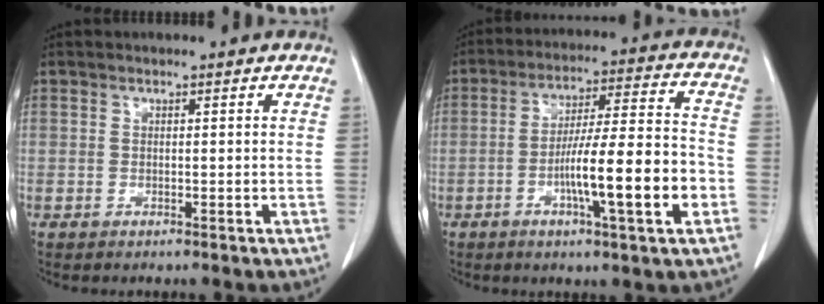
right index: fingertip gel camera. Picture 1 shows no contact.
{"total": 14.0, "force": [-4.3, 0.6, 13.3], "torque": [-0.216, 0.005, -0.068]}